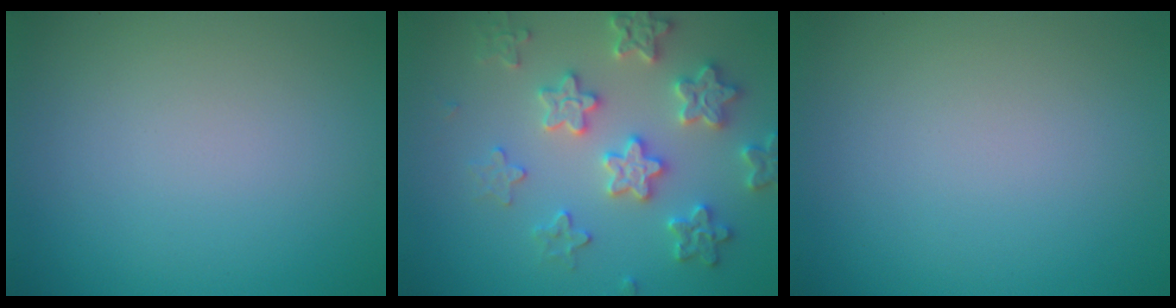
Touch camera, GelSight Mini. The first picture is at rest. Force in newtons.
{"total": 5.4, "press": 5.3, "slide": 1.1}
{"total": 0.0}